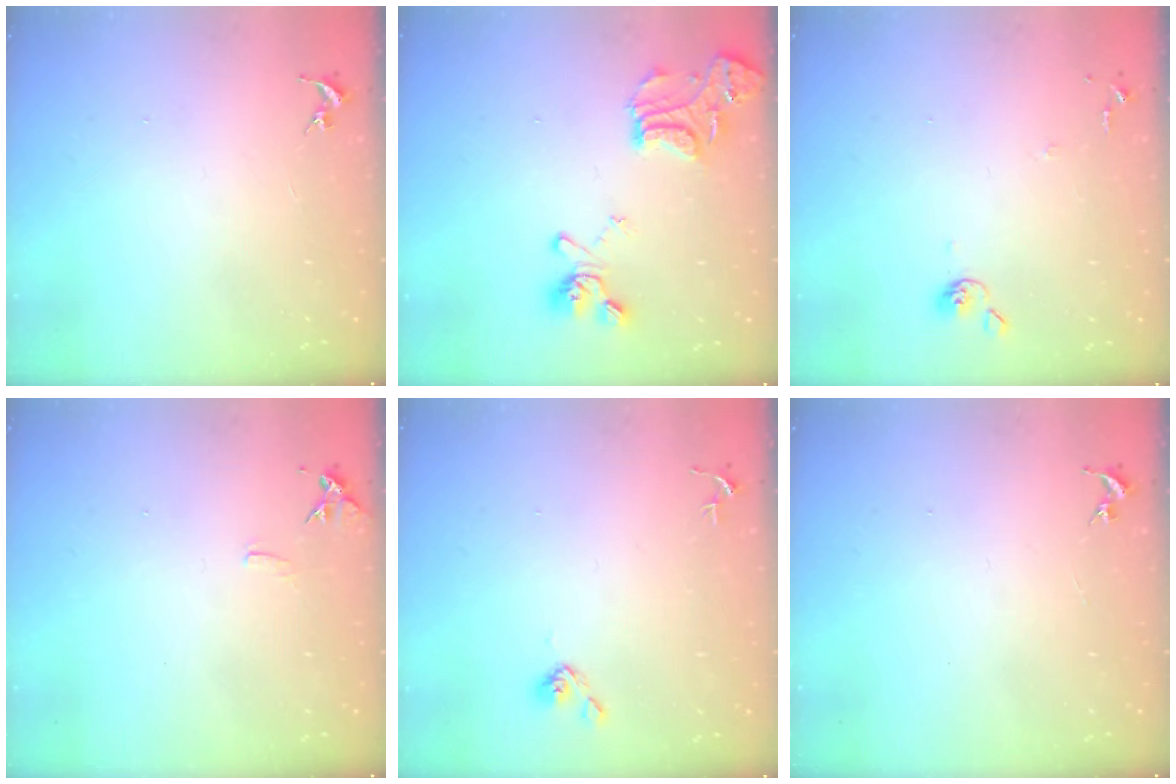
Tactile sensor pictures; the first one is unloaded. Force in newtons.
{"total": 17.1, "press": 17.0, "slide": 1.7}
{"total": 5.9, "press": 5.8, "slide": 0.7}
{"total": 7.0, "press": 7.0, "slide": 0.8}
{"total": 4.4, "press": 4.3, "slide": 0.6}
{"total": 0.0}